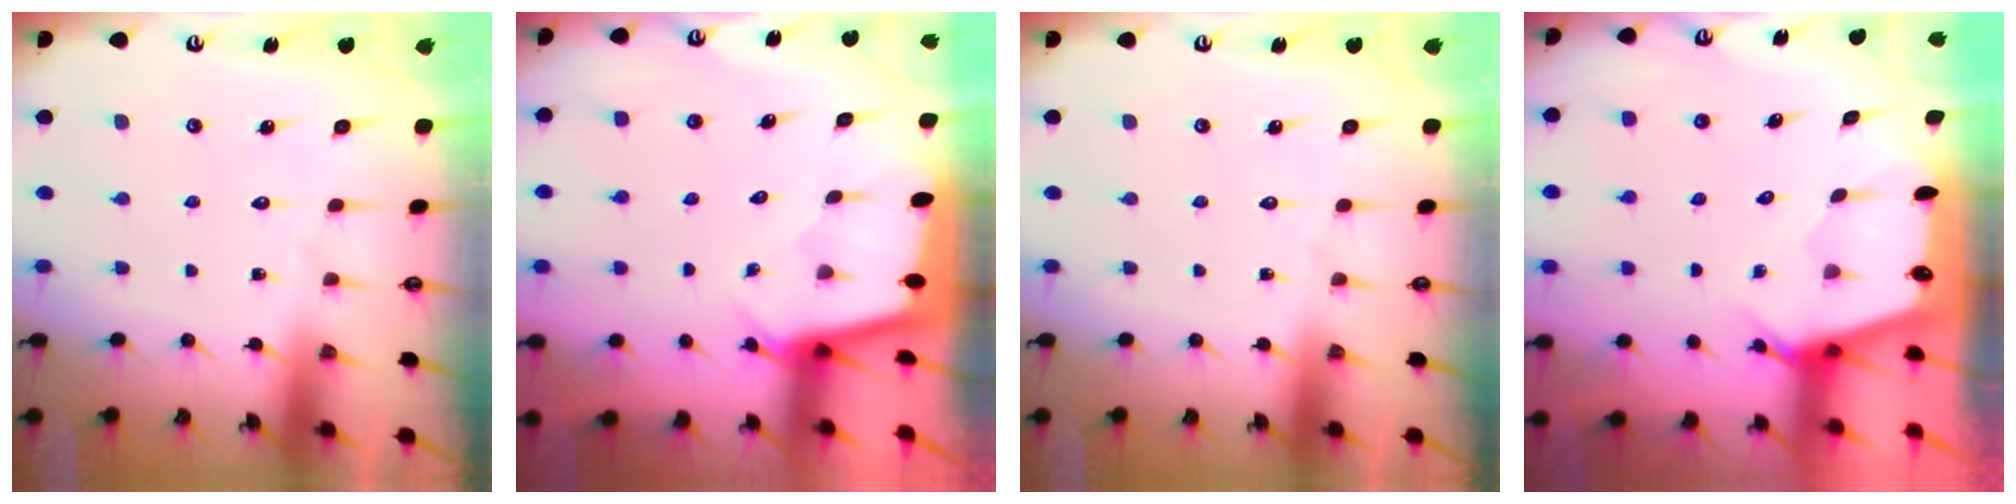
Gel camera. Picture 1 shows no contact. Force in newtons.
{"total": 2.0, "press": 2.0, "slide": 0.1}
{"total": 0.0}
{"total": 2.3, "press": 2.3, "slide": 0.2}